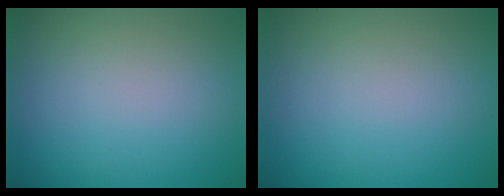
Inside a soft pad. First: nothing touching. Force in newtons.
{"total": 0.0}